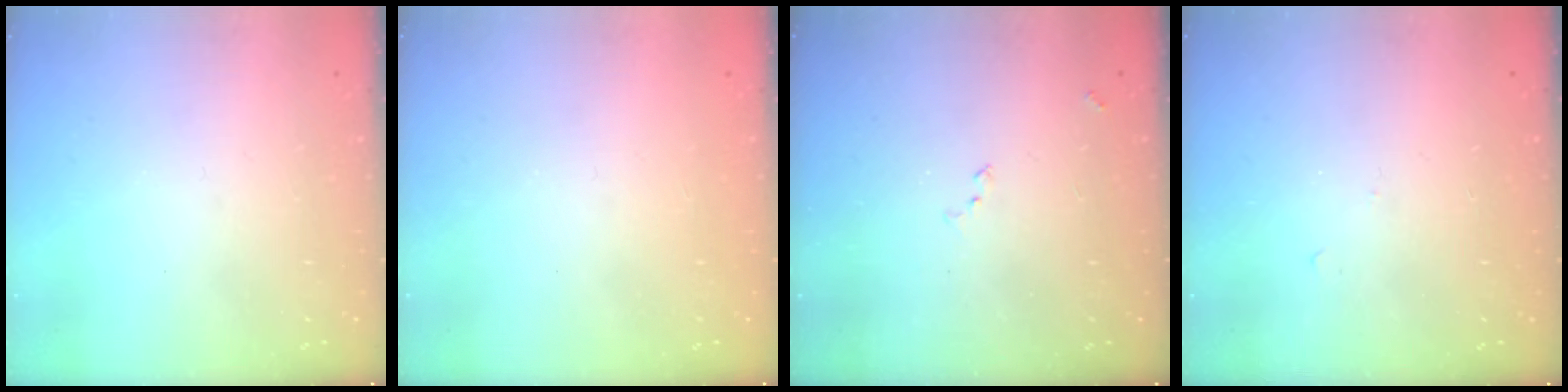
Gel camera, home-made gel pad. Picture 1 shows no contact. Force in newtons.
{"total": 1.1, "press": 1.1, "slide": 0.1}
{"total": 6.4, "press": 6.4, "slide": 0.9}
{"total": 4.6, "press": 4.6, "slide": 0.6}